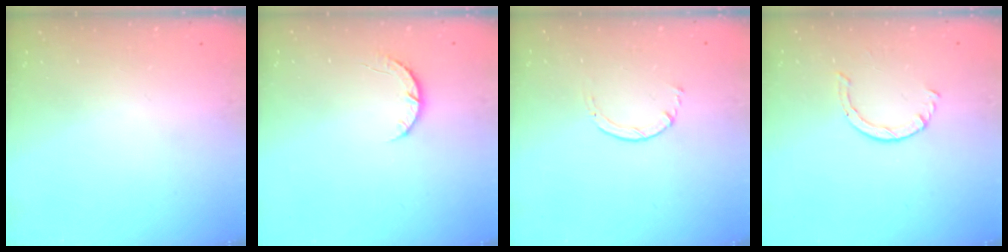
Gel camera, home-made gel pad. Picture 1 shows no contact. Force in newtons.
{"total": 3.9, "press": 3.8, "slide": 0.6}
{"total": 1.7, "press": 1.6, "slide": 0.2}
{"total": 2.6, "press": 2.6, "slide": 0.3}